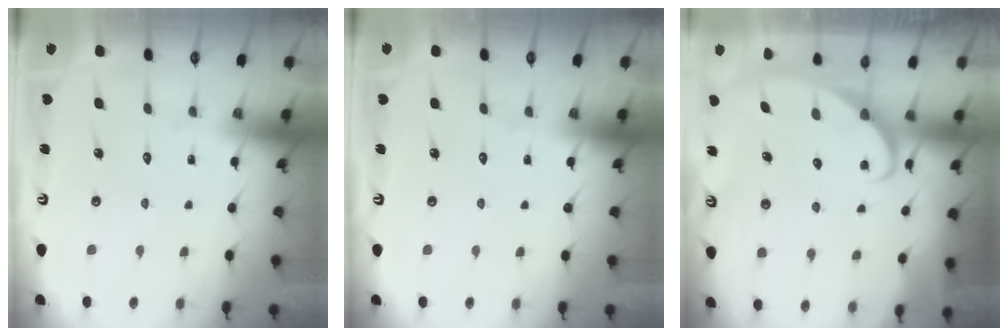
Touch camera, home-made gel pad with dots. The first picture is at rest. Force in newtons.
{"total": 0.0}
{"total": 2.5, "press": 2.5, "slide": 0.3}